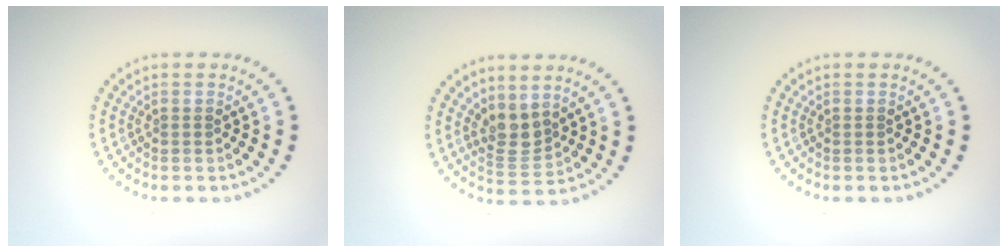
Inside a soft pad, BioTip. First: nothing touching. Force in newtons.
{"total": 2.8, "press": 2.2, "slide": 1.7}
{"total": 0.0}